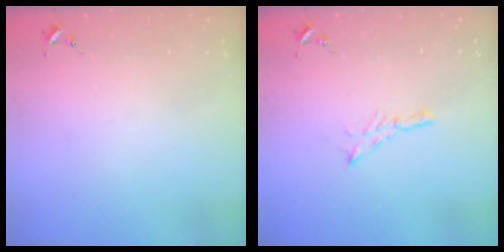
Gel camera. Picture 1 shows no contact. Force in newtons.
{"total": 5.3, "press": 5.3, "slide": 0.2}